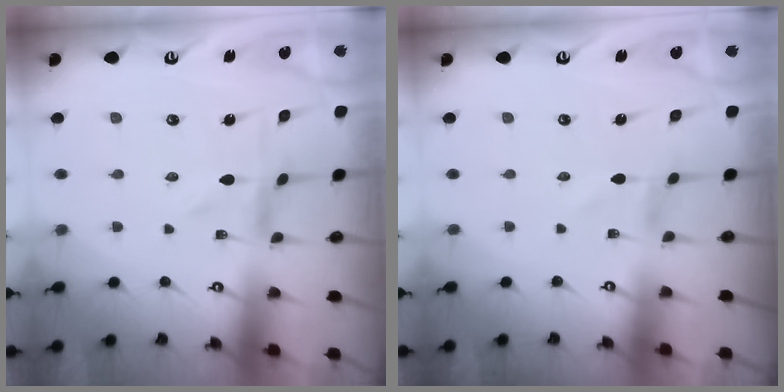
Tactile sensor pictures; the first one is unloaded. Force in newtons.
{"total": 1.3, "press": 1.3, "slide": 0.1}